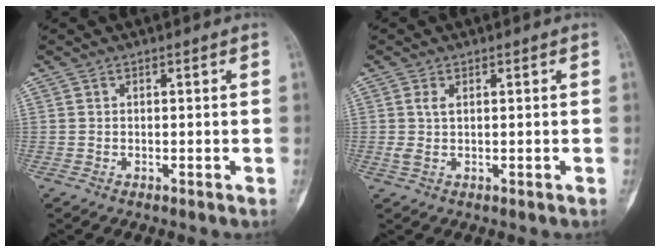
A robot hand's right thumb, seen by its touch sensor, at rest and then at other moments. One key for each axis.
{"total": 2.0, "fx": 0.4, "fy": 0.9, "fz": 1.7, "tx": -0.045, "ty": 0.007, "tz": 0.010}